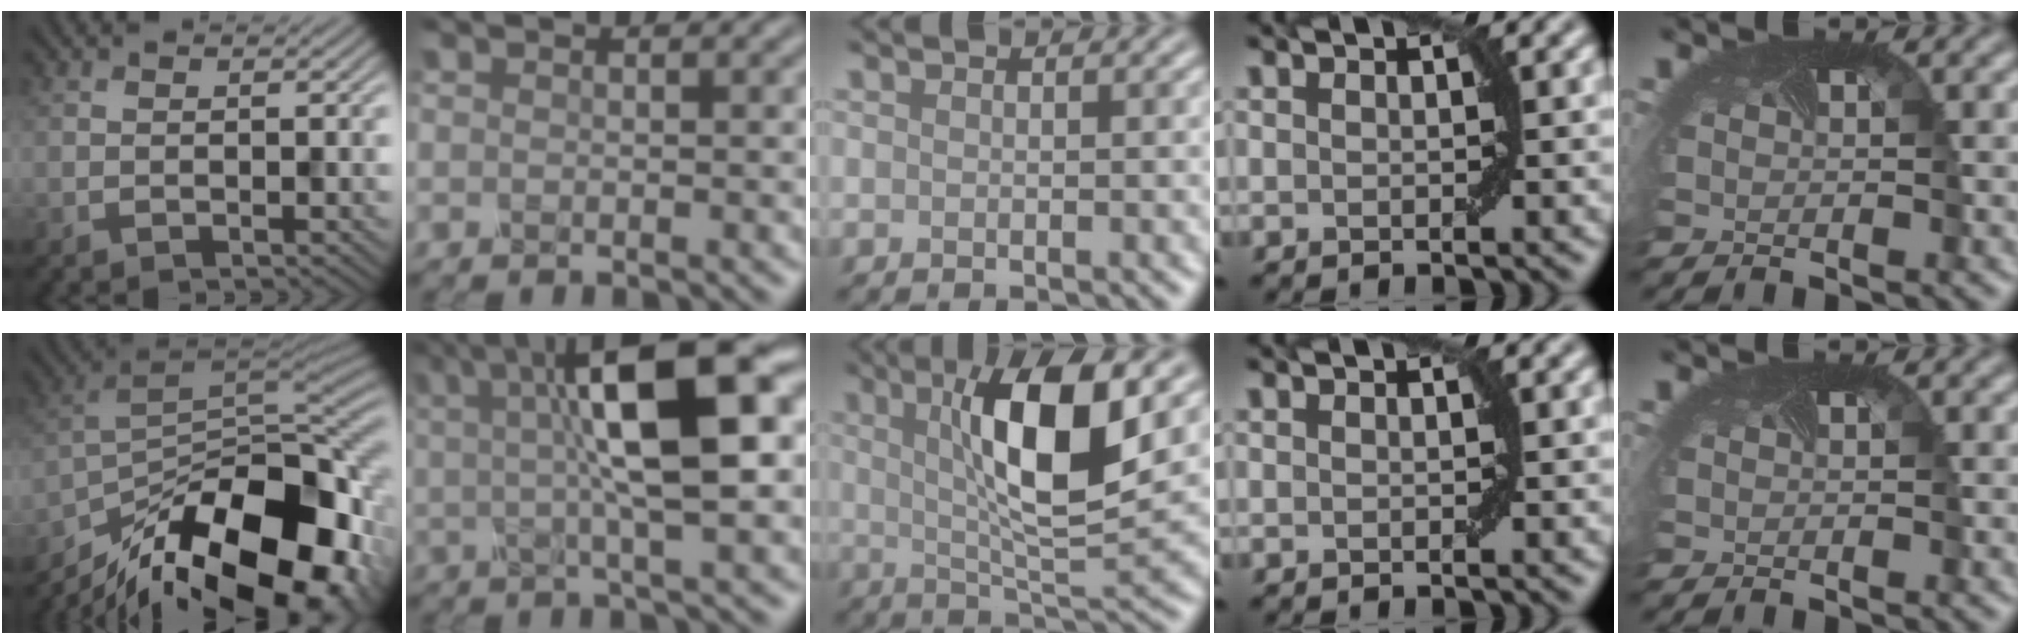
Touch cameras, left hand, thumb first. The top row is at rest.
{"thumb": {"total": 19.4, "force": [-12.0, 8.2, 12.9], "torque": [-0.227, -0.037, -0.186]}, "index": {"total": 11.8, "force": [2.9, 3.0, 11.0], "torque": [-0.166, 0.019, 0.046]}, "middle": {"total": 9.5, "force": [2.6, 2.3, 8.8], "torque": [-0.138, -0.004, 0.047]}}